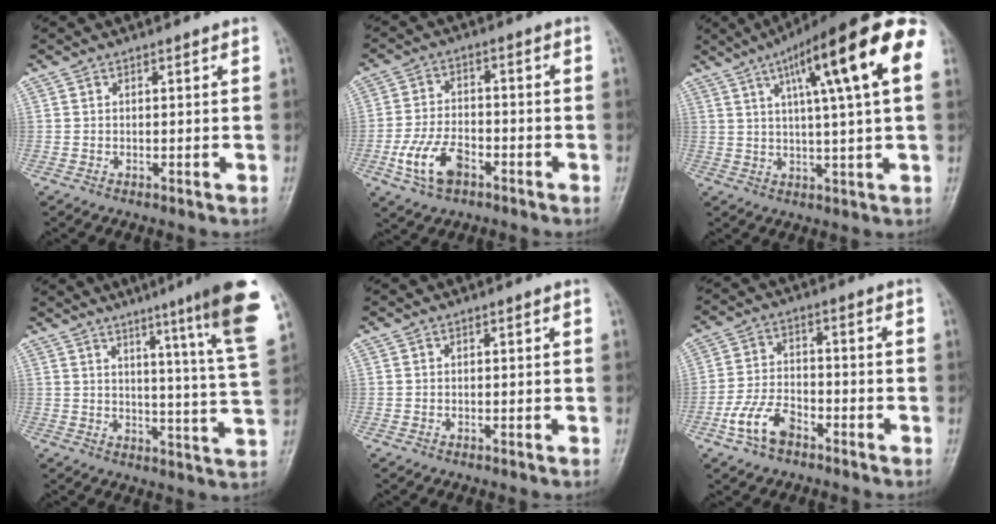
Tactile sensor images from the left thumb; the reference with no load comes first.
{"total": 8.9, "force": [-4.3, 5.0, 6.0], "torque": [-0.117, 0.022, -0.079]}
{"total": 20.7, "force": [7.5, 3.4, 19.0], "torque": [-0.278, 0.013, 0.103]}
{"total": 17.2, "force": [10.5, -0.1, 13.5], "torque": [-0.169, -0.060, 0.123]}
{"total": 0.0}
{"total": 7.8, "force": [-4.4, 4.3, 4.8], "torque": [-0.094, 0.028, -0.086]}